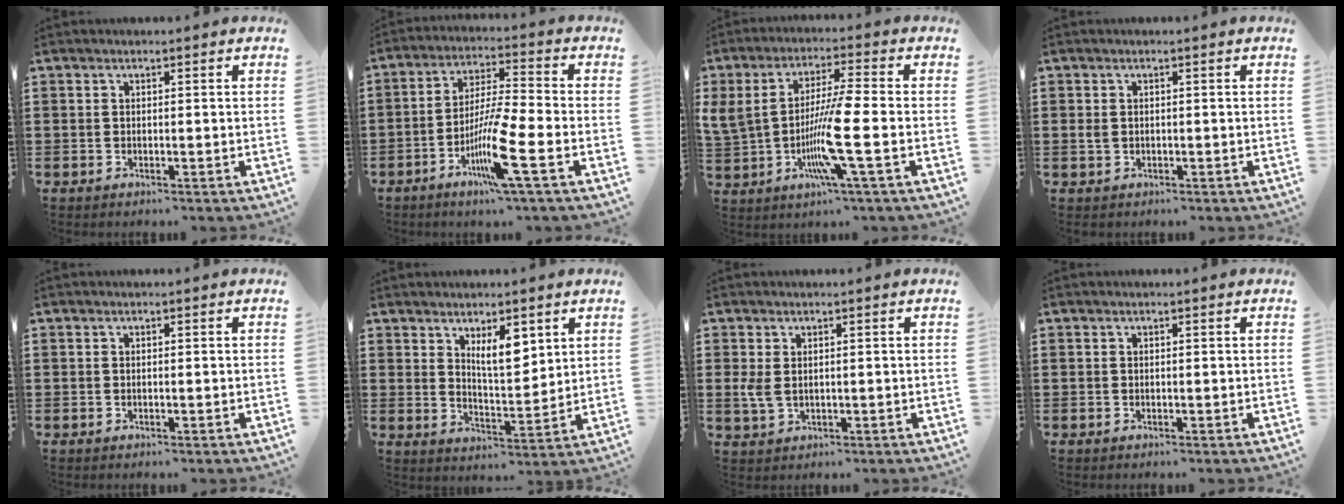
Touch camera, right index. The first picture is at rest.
{"total": 10.6, "force": [-4.7, 1.0, 9.5], "torque": [-0.186, -0.006, -0.088]}
{"total": 10.1, "force": [-1.7, -0.1, 10.0], "torque": [-0.209, -0.021, -0.044]}
{"total": 1.2, "force": [0.0, 1.1, 0.7], "torque": [-0.024, 0.005, -0.003]}
{"total": 0.0}
{"total": 6.1, "force": [3.6, 2.2, 4.5], "torque": [-0.080, -0.009, 0.058]}
{"total": 2.5, "force": [0.4, 1.6, 1.9], "torque": [-0.056, -0.001, 0.003]}
{"total": 0.0}